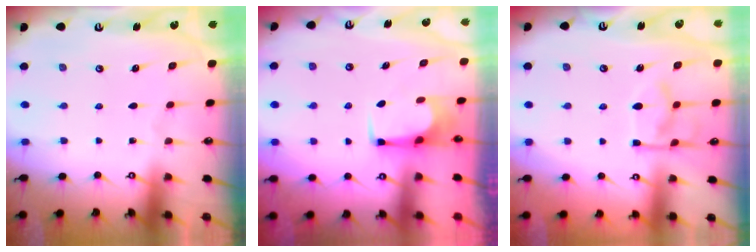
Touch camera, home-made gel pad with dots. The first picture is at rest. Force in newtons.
{"total": 2.4, "press": 2.4, "slide": 0.4}
{"total": 8.8, "press": 8.7, "slide": 1.3}